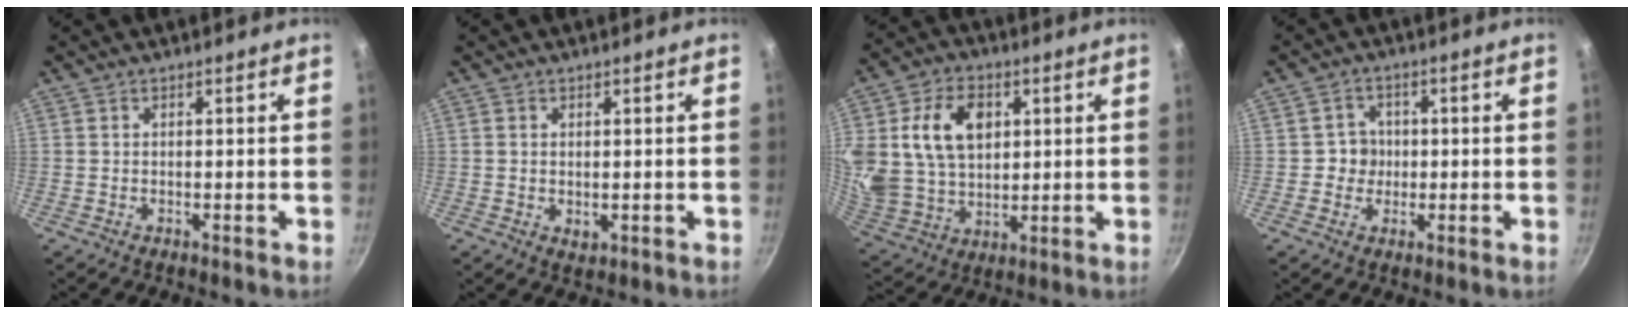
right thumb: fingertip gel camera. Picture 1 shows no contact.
{"total": 1.7, "force": [0.1, 1.2, 1.2], "torque": [-0.019, -0.004, 0.003]}
{"total": 17.5, "force": [4.5, 12.5, 11.4], "torque": [-0.208, -0.006, 0.092]}
{"total": 3.8, "force": [-0.3, 3.7, 0.9], "torque": [0.016, 0.007, -0.011]}